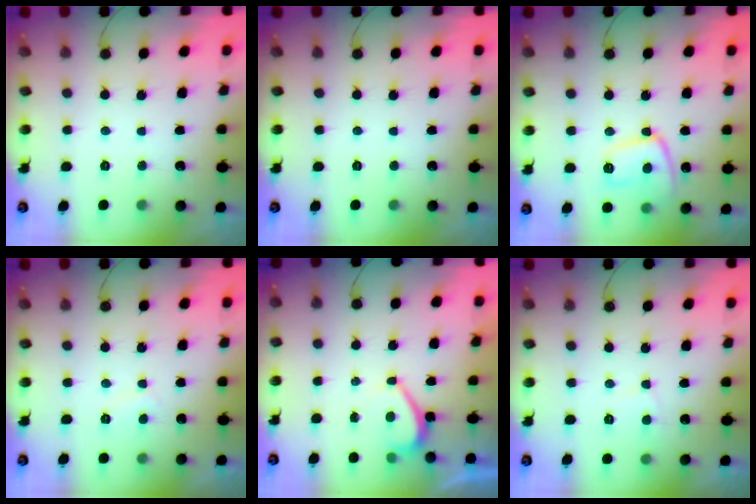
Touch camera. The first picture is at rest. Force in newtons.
{"total": 0.0}
{"total": 12.0, "press": 11.9, "slide": 1.1}
{"total": 3.5, "press": 3.4, "slide": 0.4}
{"total": 2.8, "press": 2.8, "slide": 0.5}
{"total": 3.5, "press": 3.5, "slide": 0.4}